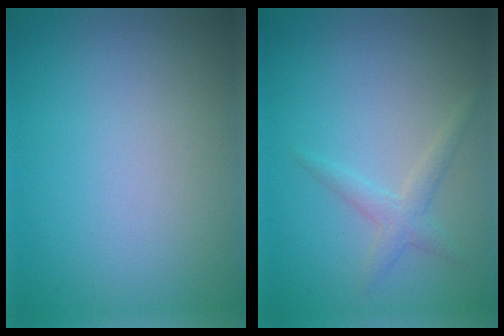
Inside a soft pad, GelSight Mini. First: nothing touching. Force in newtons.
{"total": 1.7, "press": 1.7, "slide": 0.1}